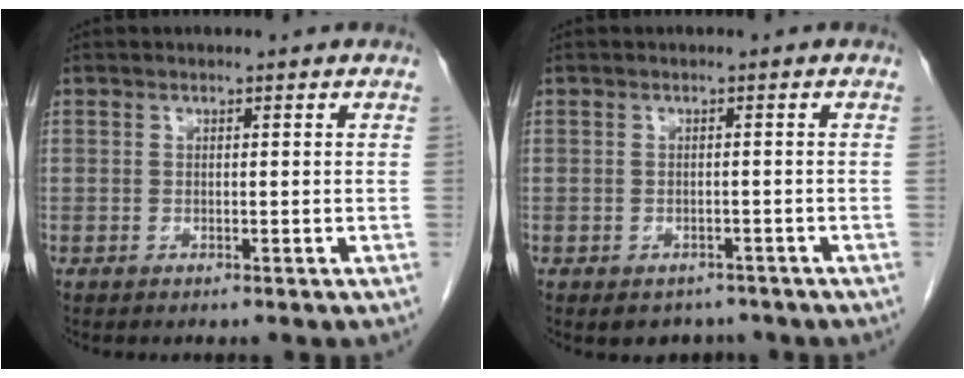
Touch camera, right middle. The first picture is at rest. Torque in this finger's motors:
{"motor_torque": [0.01, -0.01, 0.00, 0.00]}